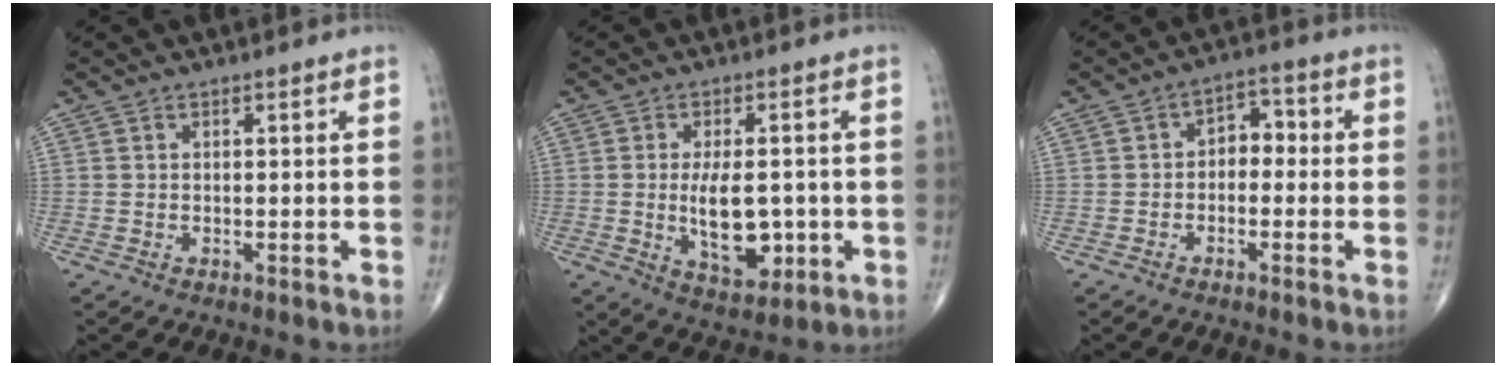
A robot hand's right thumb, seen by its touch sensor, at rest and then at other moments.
{"total": 10.0, "force": [-1.2, 5.1, 8.6], "torque": [-0.120, -0.008, -0.008]}
{"total": 4.7, "force": [-0.6, 3.3, 3.2], "torque": [-0.022, 0.023, -0.024]}